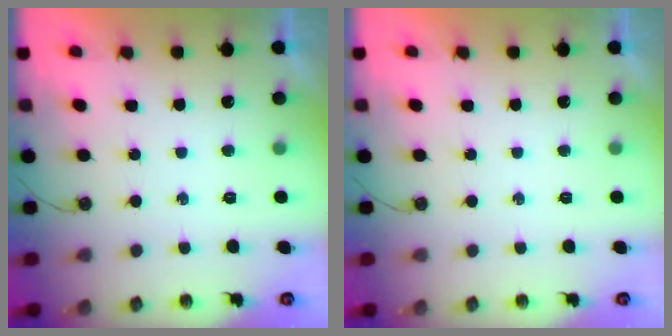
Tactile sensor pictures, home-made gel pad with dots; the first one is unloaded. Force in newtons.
{"total": 0.0}